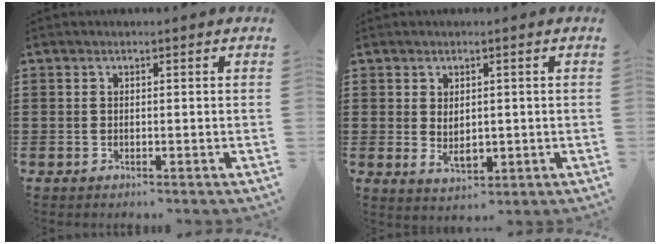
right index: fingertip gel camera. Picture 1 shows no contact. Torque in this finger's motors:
{"motor_torque": [2.14, 0.00, 0.31, 0.09]}